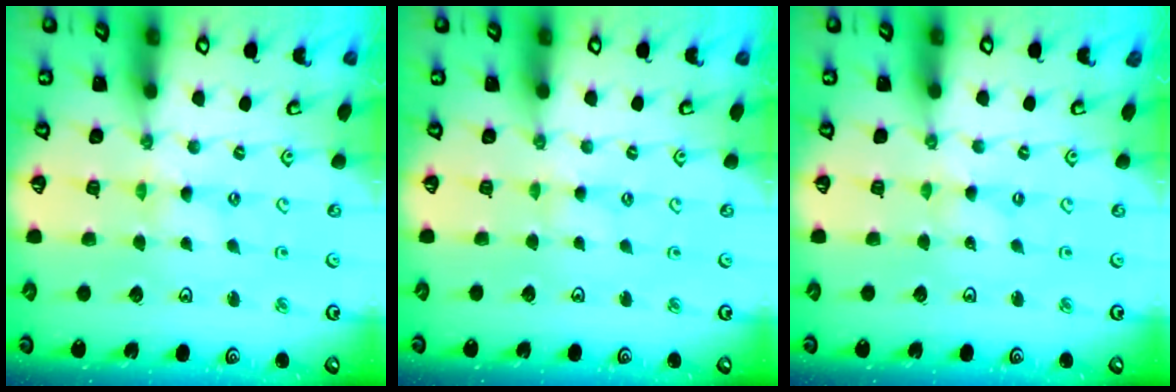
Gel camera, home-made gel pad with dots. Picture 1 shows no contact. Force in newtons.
{"total": 1.4, "press": 1.3, "slide": 0.4}
{"total": 0.0}